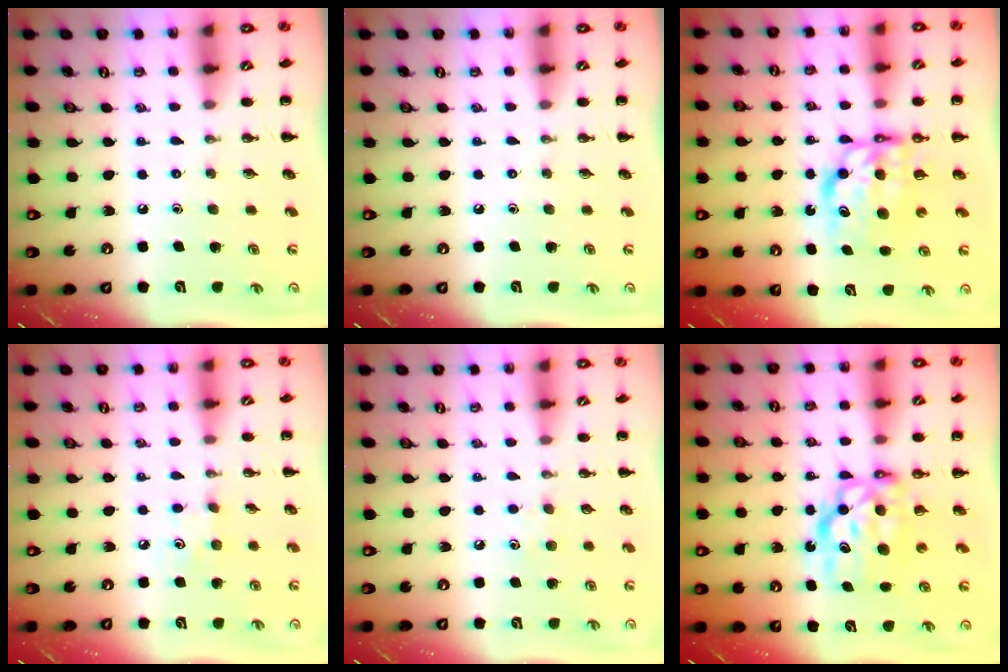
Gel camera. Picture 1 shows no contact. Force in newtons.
{"total": 0.0}
{"total": 7.9, "press": 7.7, "slide": 1.6}
{"total": 4.8, "press": 4.6, "slide": 1.4}
{"total": 4.6, "press": 4.4, "slide": 1.4}
{"total": 8.5, "press": 8.3, "slide": 1.7}